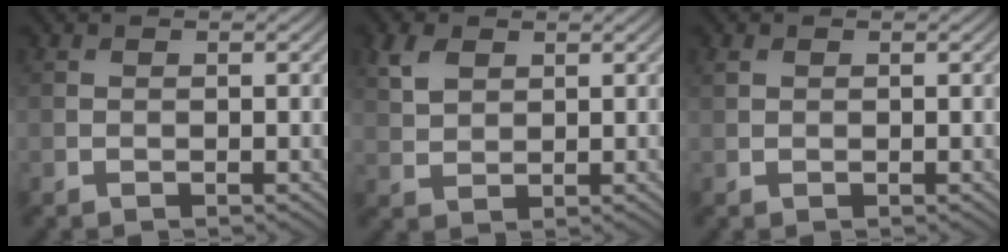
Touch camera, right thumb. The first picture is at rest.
{"total": 3.8, "force": [1.9, 2.4, 2.2], "torque": [-0.059, 0.004, 0.041]}
{"total": 1.0, "force": [0.5, 0.7, 0.5], "torque": [-0.013, 0.000, 0.011]}